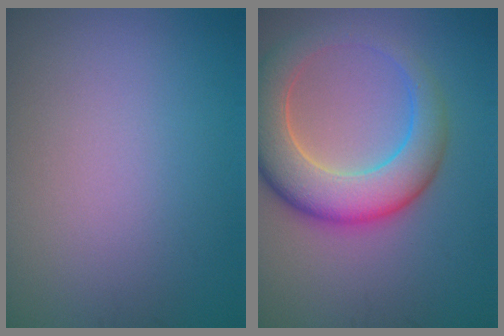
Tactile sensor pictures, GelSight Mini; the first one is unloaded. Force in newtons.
{"total": 7.8, "press": 7.8, "slide": 0.3}